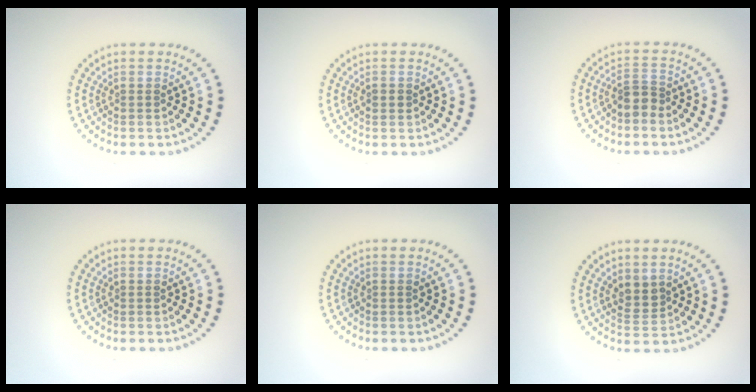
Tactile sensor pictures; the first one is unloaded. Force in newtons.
{"total": 1.0, "press": 1.0, "slide": 0.1}
{"total": 1.8, "press": 1.4, "slide": 1.2}
{"total": 0.0}
{"total": 0.0}
{"total": 2.0, "press": 1.8, "slide": 0.9}